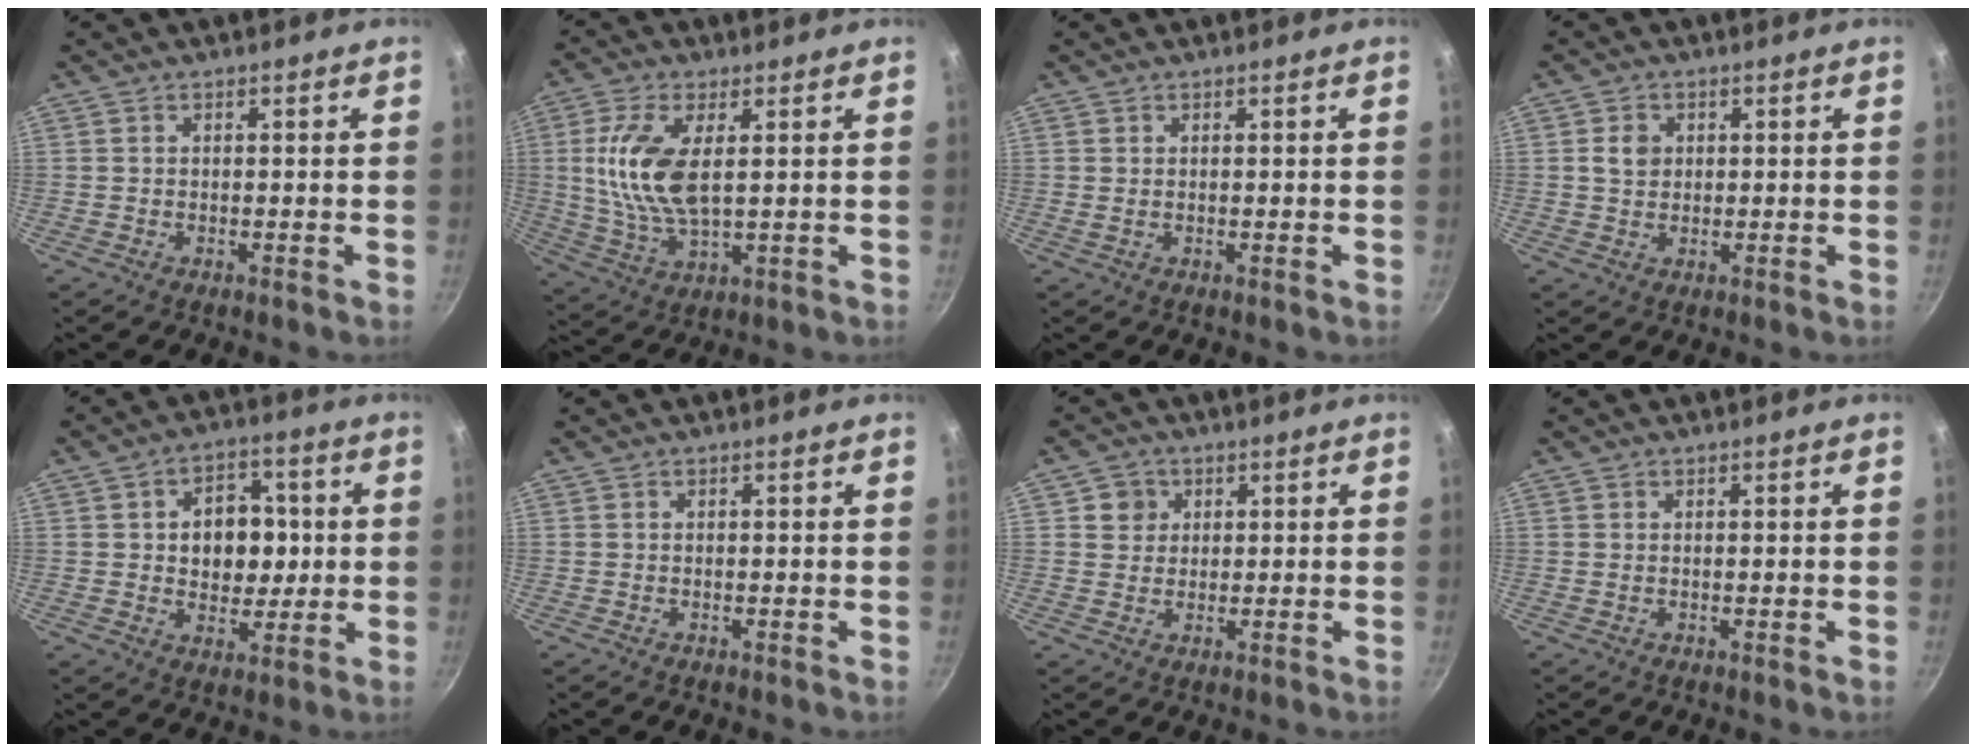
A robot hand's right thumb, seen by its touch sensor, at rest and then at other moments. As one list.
[{"total": 12.1, "force": [2.1, 5.5, 10.6], "torque": [-0.213, -0.007, 0.047]}, {"total": 0.5, "force": [0.2, 0.0, 0.5], "torque": [-0.009, -0.002, 0.004]}, {"total": 3.3, "force": [0.7, 2.8, 1.7], "torque": [-0.018, 0.002, 0.011]}, {"total": 10.7, "force": [1.1, 8.0, 6.9], "torque": [-0.059, 0.004, 0.014]}, {"total": 0.0}, {"total": 3.7, "force": [1.2, 3.5, 0.6], "torque": [0.018, 0.003, 0.014]}, {"total": 0.0}]